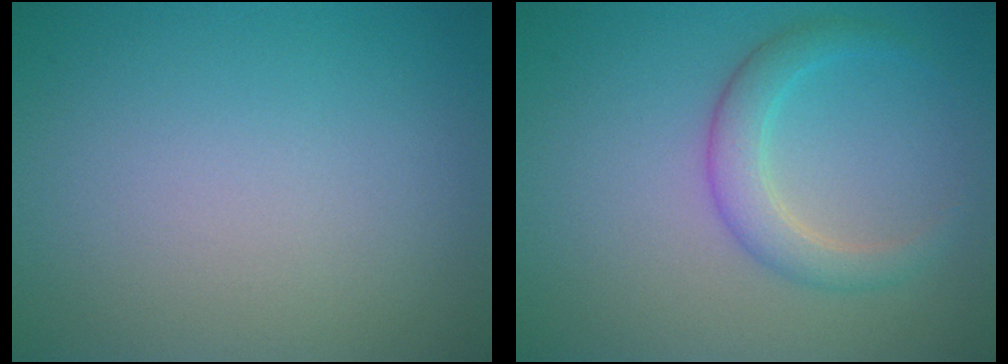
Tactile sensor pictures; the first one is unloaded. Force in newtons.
{"total": 2.8, "press": 2.8, "slide": 0.2}